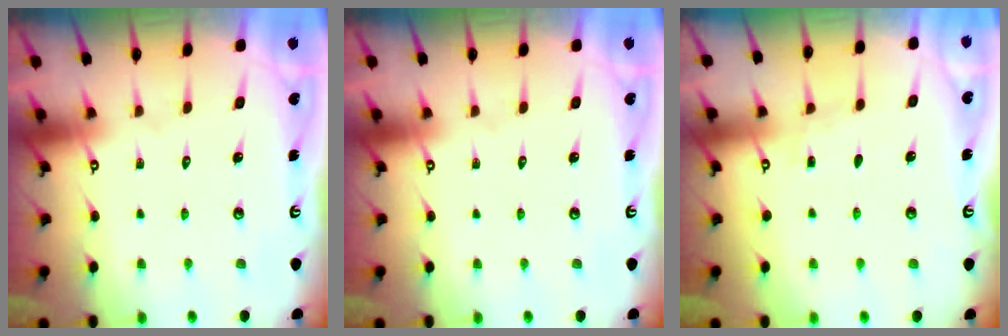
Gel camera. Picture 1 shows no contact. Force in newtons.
{"total": 0.0}
{"total": 2.8, "press": 2.8, "slide": 0.4}